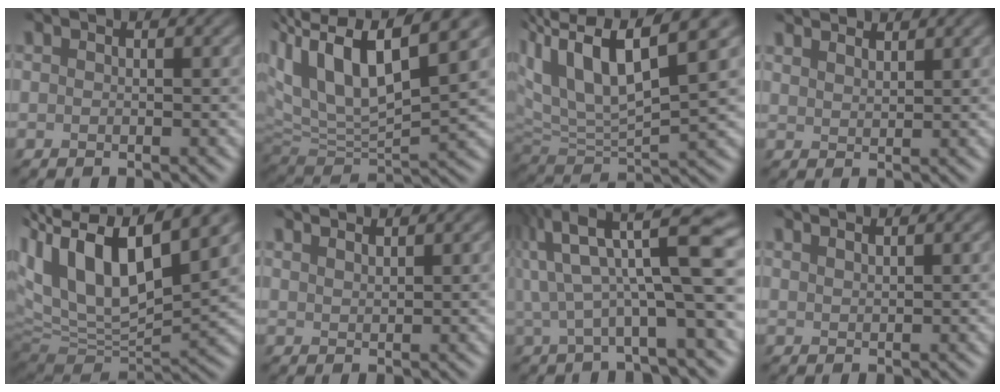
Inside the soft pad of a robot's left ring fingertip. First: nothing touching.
{"total": 12.9, "force": [4.8, 4.8, 10.9], "torque": [-0.208, 0.020, 0.085]}
{"total": 11.4, "force": [4.8, 3.8, 9.6], "torque": [-0.189, 0.019, 0.087]}
{"total": 3.6, "force": [3.2, 1.0, 1.3], "torque": [-0.014, 0.008, 0.038]}
{"total": 13.8, "force": [4.2, 5.9, 11.8], "torque": [-0.213, 0.028, 0.067]}
{"total": 2.4, "force": [2.1, 0.6, 0.9], "torque": [-0.001, 0.009, 0.025]}
{"total": 9.2, "force": [1.6, 2.3, 8.8], "torque": [-0.148, 0.020, 0.024]}
{"total": 1.5, "force": [1.2, 0.4, 0.7], "torque": [0.001, 0.009, 0.014]}